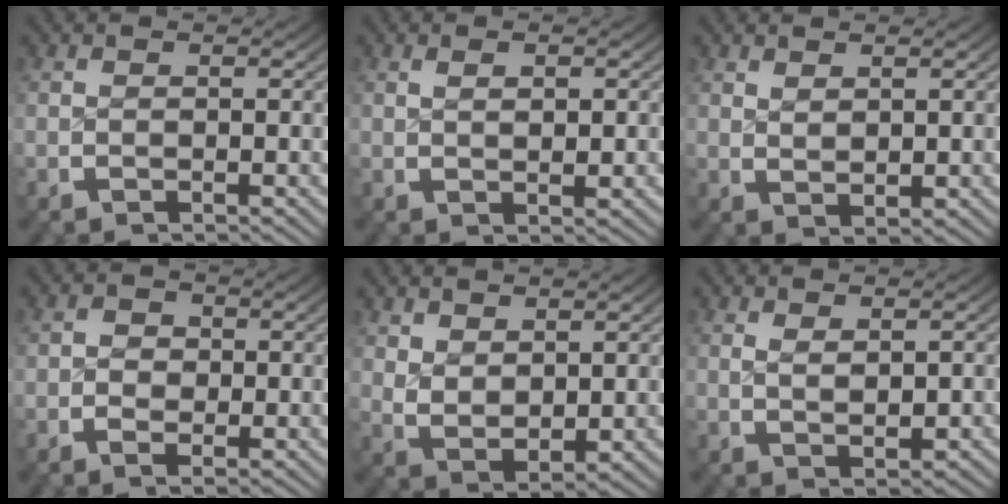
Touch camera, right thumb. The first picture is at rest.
{"total": 1.4, "force": [0.5, 0.5, 1.2], "torque": [-0.015, -0.002, 0.015]}
{"total": 1.4, "force": [1.2, 0.3, 0.7], "torque": [-0.009, -0.003, 0.032]}
{"total": 1.9, "force": [-0.2, 1.4, 1.2], "torque": [-0.019, -0.006, -0.005]}
{"total": 3.8, "force": [1.1, 2.5, 2.6], "torque": [-0.060, -0.022, 0.038]}
{"total": 1.5, "force": [0.6, 0.6, 1.2], "torque": [-0.015, -0.005, 0.021]}